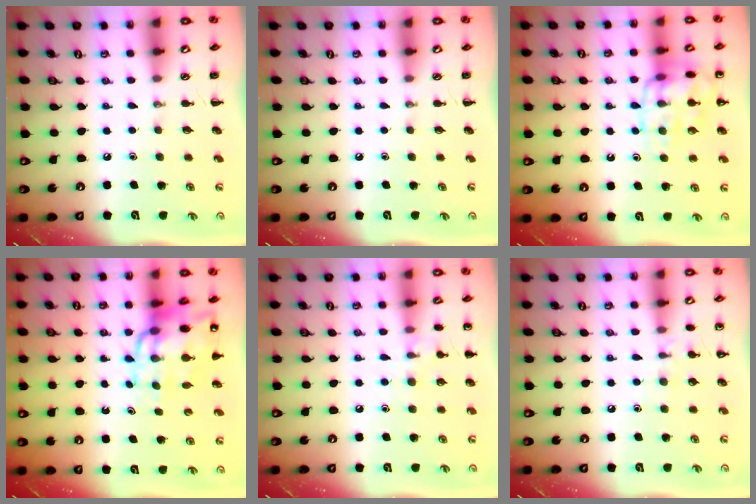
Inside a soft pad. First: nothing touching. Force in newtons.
{"total": 0.0}
{"total": 15.5, "press": 15.4, "slide": 1.3}
{"total": 14.1, "press": 13.6, "slide": 3.7}
{"total": 8.3, "press": 8.0, "slide": 2.1}
{"total": 7.4, "press": 7.1, "slide": 2.1}